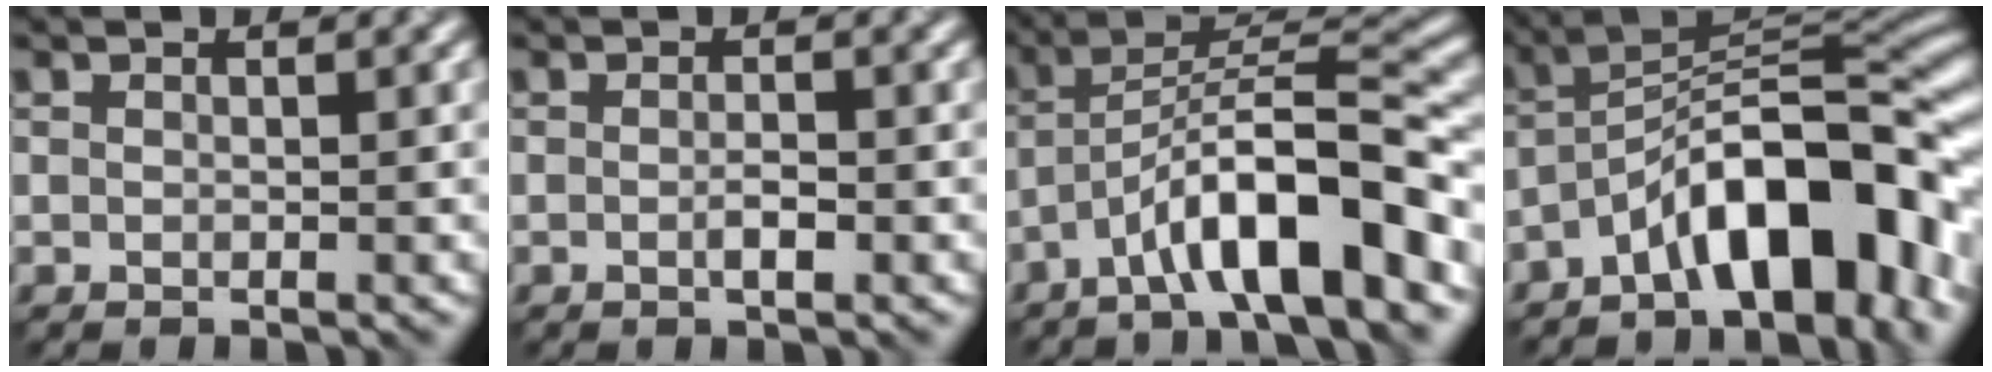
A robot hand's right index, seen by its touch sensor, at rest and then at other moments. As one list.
[{"total": 1.3, "force": [-0.4, 0.3, 1.2], "torque": [-0.021, -0.001, -0.006]}, {"total": 9.6, "force": [-5.1, 2.0, 7.8], "torque": [-0.123, 0.024, -0.086]}, {"total": 11.2, "force": [-5.6, 3.9, 8.9], "torque": [-0.119, 0.022, -0.102]}]